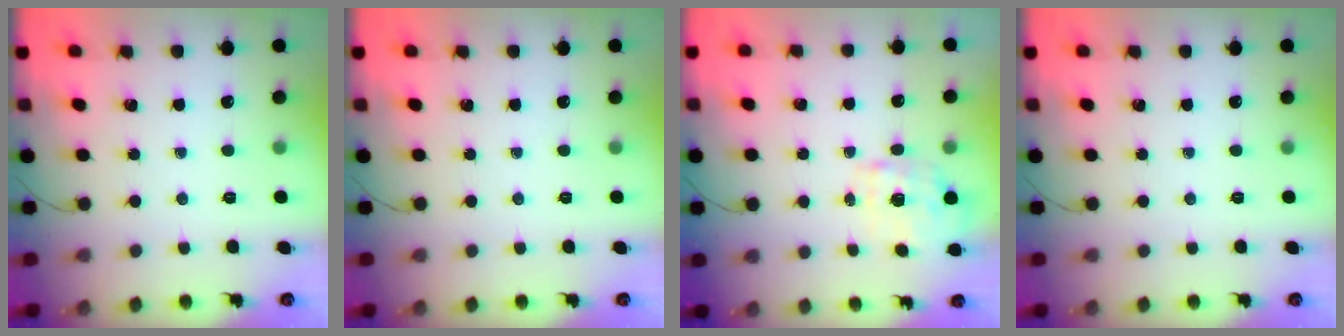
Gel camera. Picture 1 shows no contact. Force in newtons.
{"total": 0.0}
{"total": 1.9, "press": 1.8, "slide": 0.5}
{"total": 0.0}